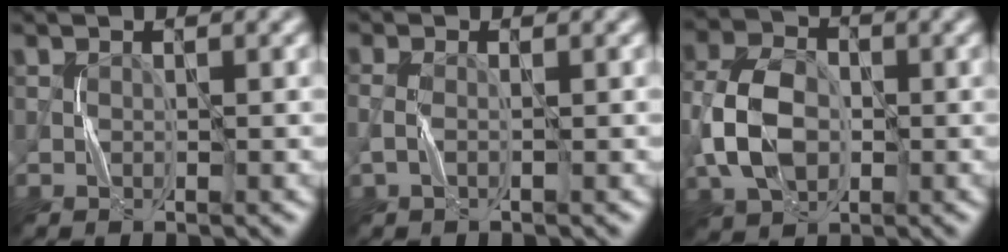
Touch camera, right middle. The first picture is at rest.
{"total": 1.4, "force": [-0.3, 0.5, 1.3], "torque": [-0.034, 0.003, -0.011]}
{"total": 7.0, "force": [-1.0, 4.9, 4.9], "torque": [-0.110, 0.008, -0.026]}